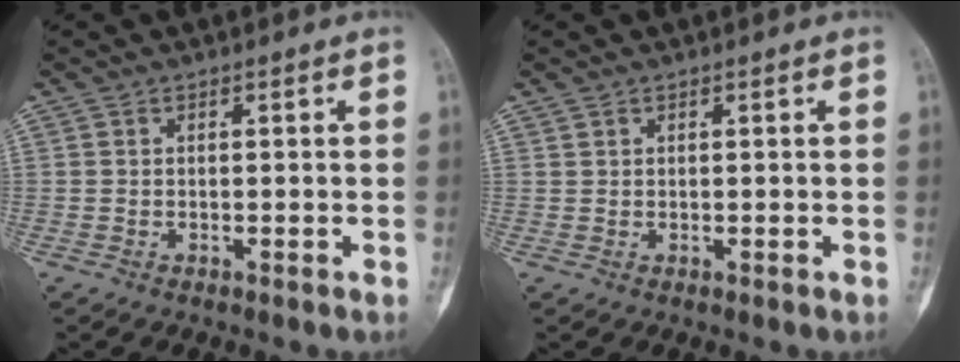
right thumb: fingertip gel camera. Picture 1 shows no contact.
{"total": 0.6, "force": [0.5, 0.3, 0.0], "torque": [0.004, -0.003, 0.008]}